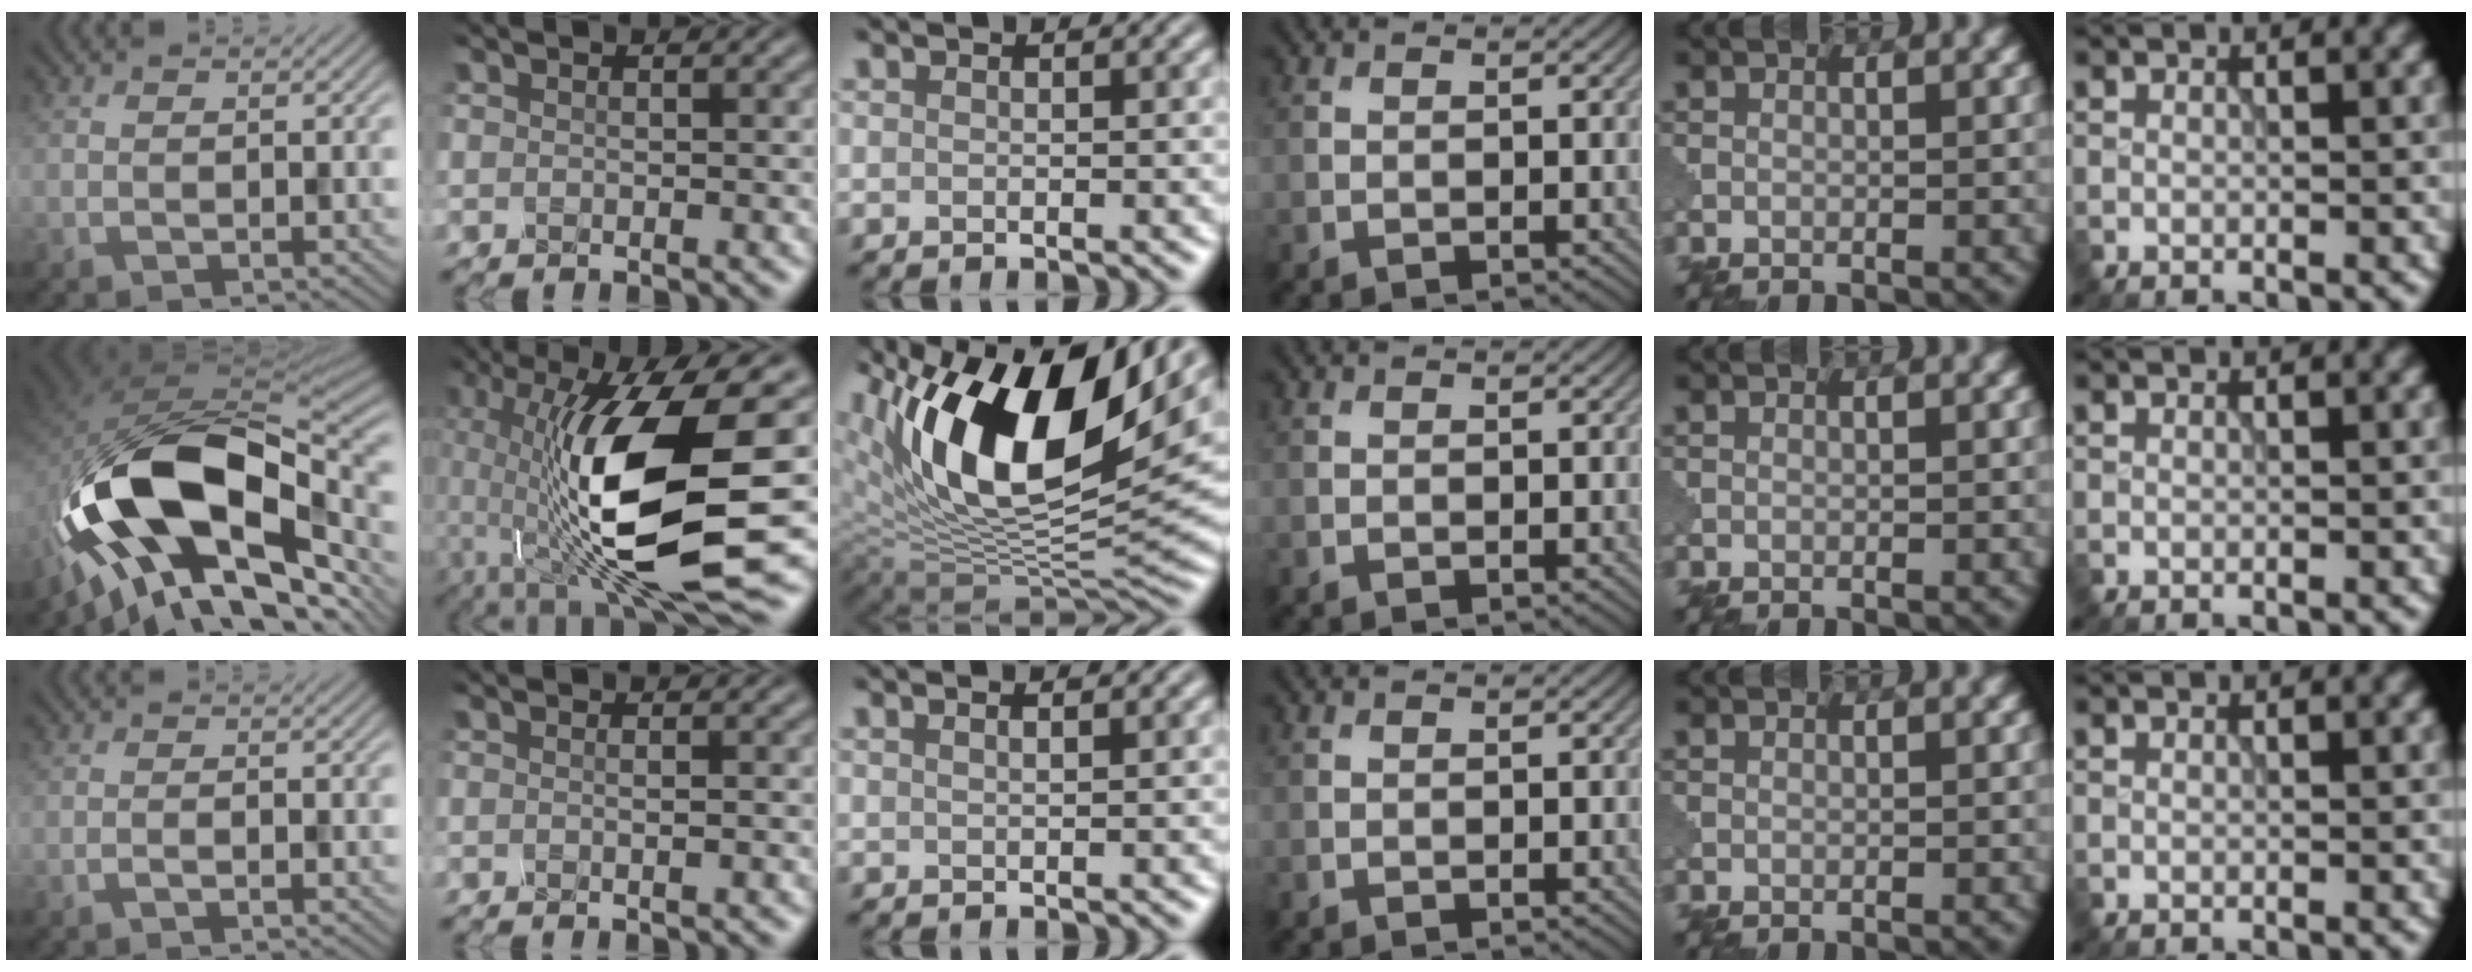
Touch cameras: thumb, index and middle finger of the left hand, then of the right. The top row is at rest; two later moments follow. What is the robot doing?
{"motion": "shake", "object": "medicine bottle"}